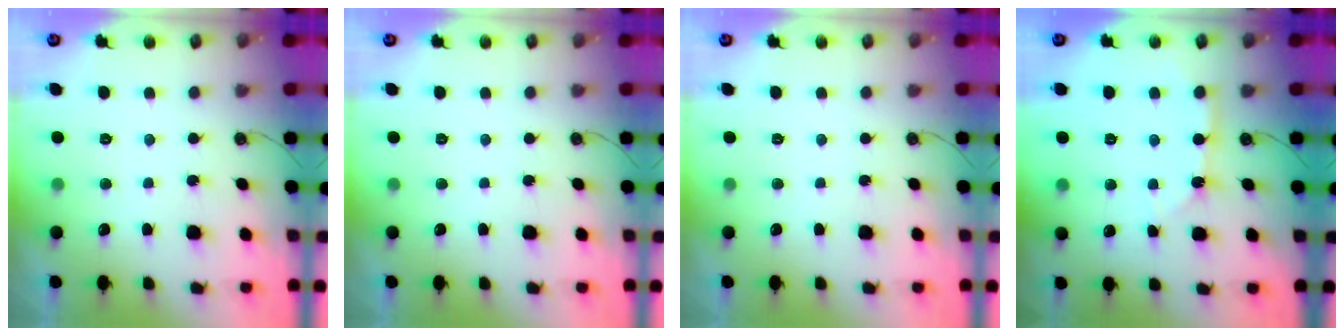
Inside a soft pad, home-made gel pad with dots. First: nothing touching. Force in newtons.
{"total": 0.0}
{"total": 0.0}
{"total": 3.4, "press": 3.4, "slide": 0.3}